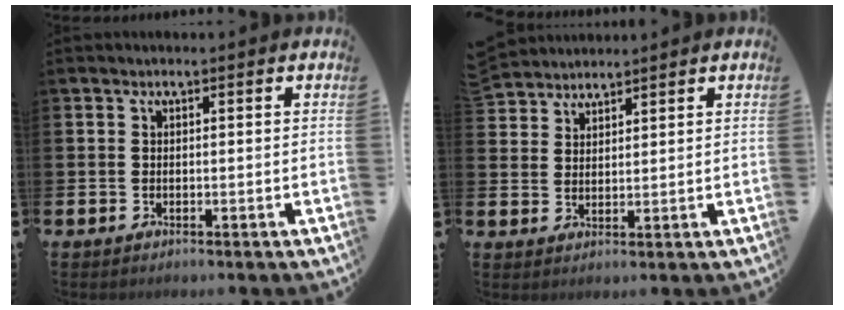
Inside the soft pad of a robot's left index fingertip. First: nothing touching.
{"total": 3.5, "force": [3.4, 0.6, -0.7], "torque": [0.003, -0.017, 0.064]}